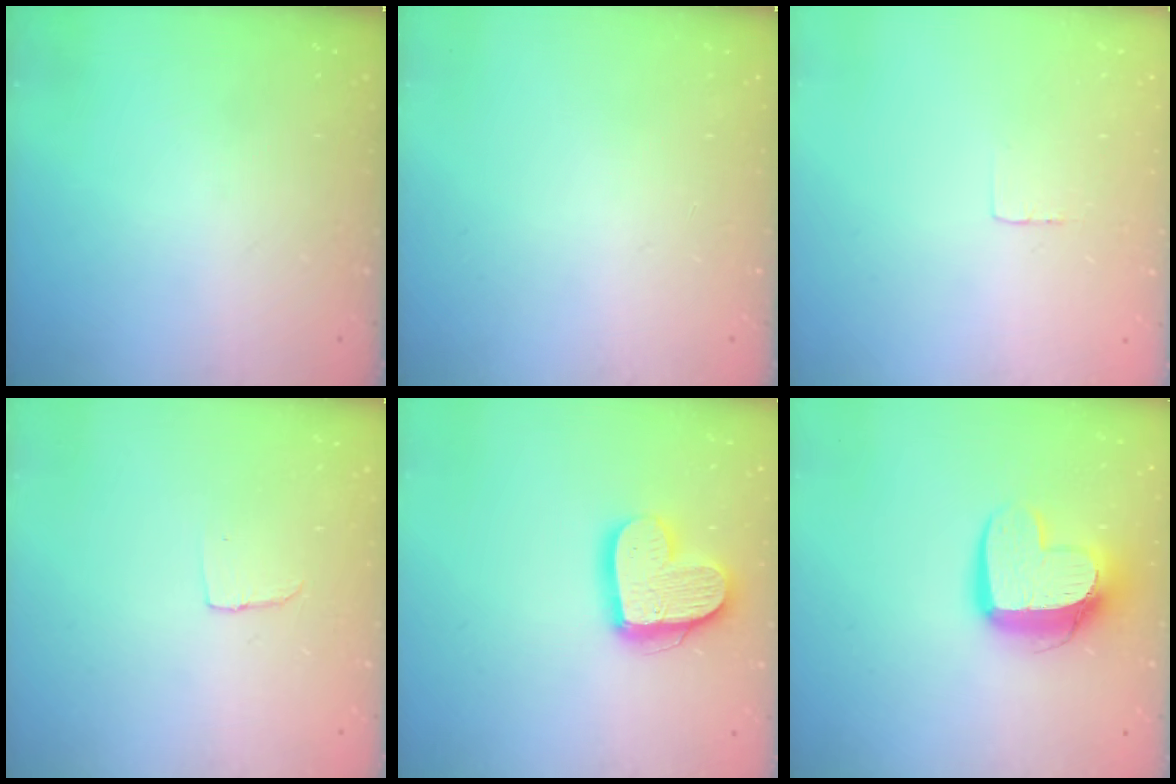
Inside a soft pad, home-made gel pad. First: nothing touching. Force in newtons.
{"total": 0.0}
{"total": 2.3, "press": 2.3, "slide": 0.1}
{"total": 4.2, "press": 4.2, "slide": 0.3}
{"total": 15.6, "press": 15.5, "slide": 1.4}
{"total": 12.2, "press": 12.1, "slide": 0.8}